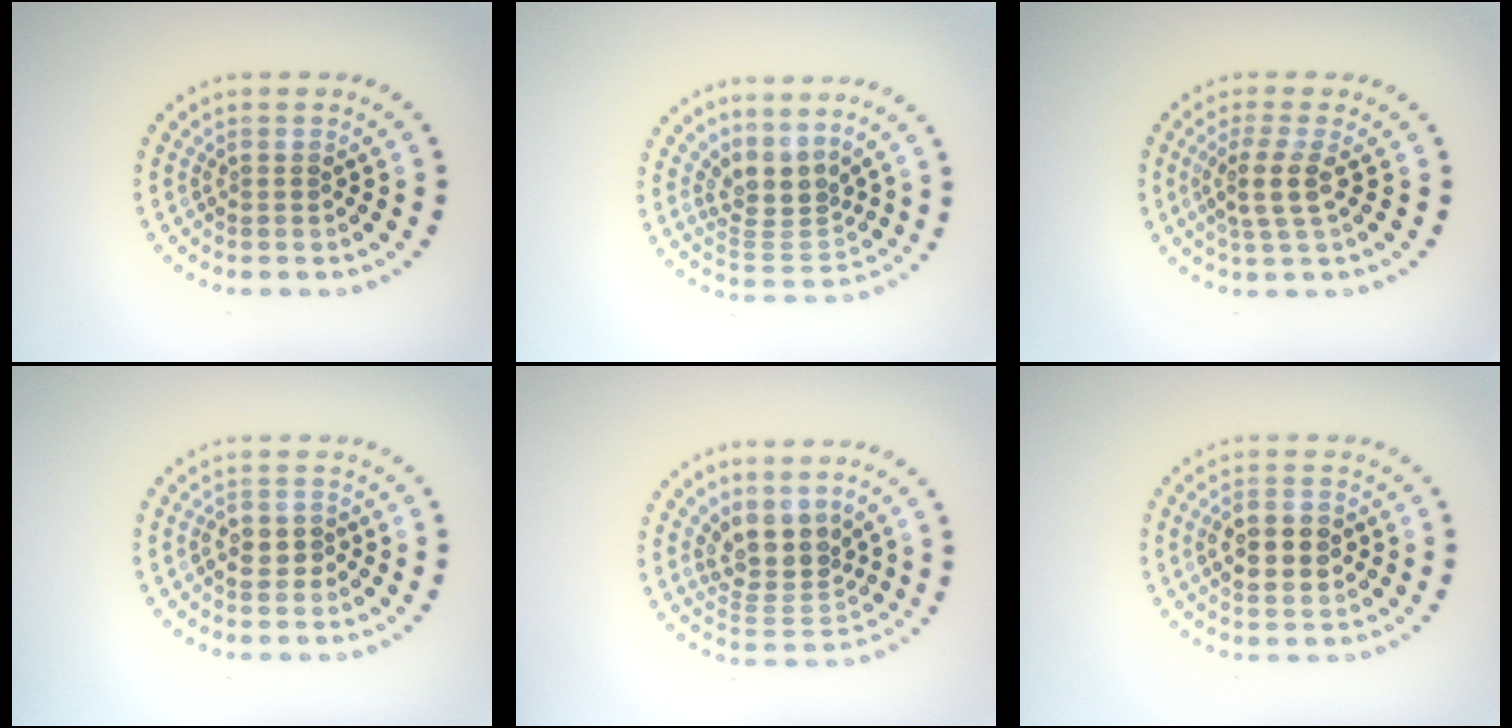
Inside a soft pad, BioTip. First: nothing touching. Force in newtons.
{"total": 3.5, "press": 2.6, "slide": 2.4}
{"total": 2.7, "press": 2.3, "slide": 1.5}
{"total": 1.6, "press": 1.5, "slide": 0.5}
{"total": 3.9, "press": 3.1, "slide": 2.4}
{"total": 4.6, "press": 4.6, "slide": 0.2}